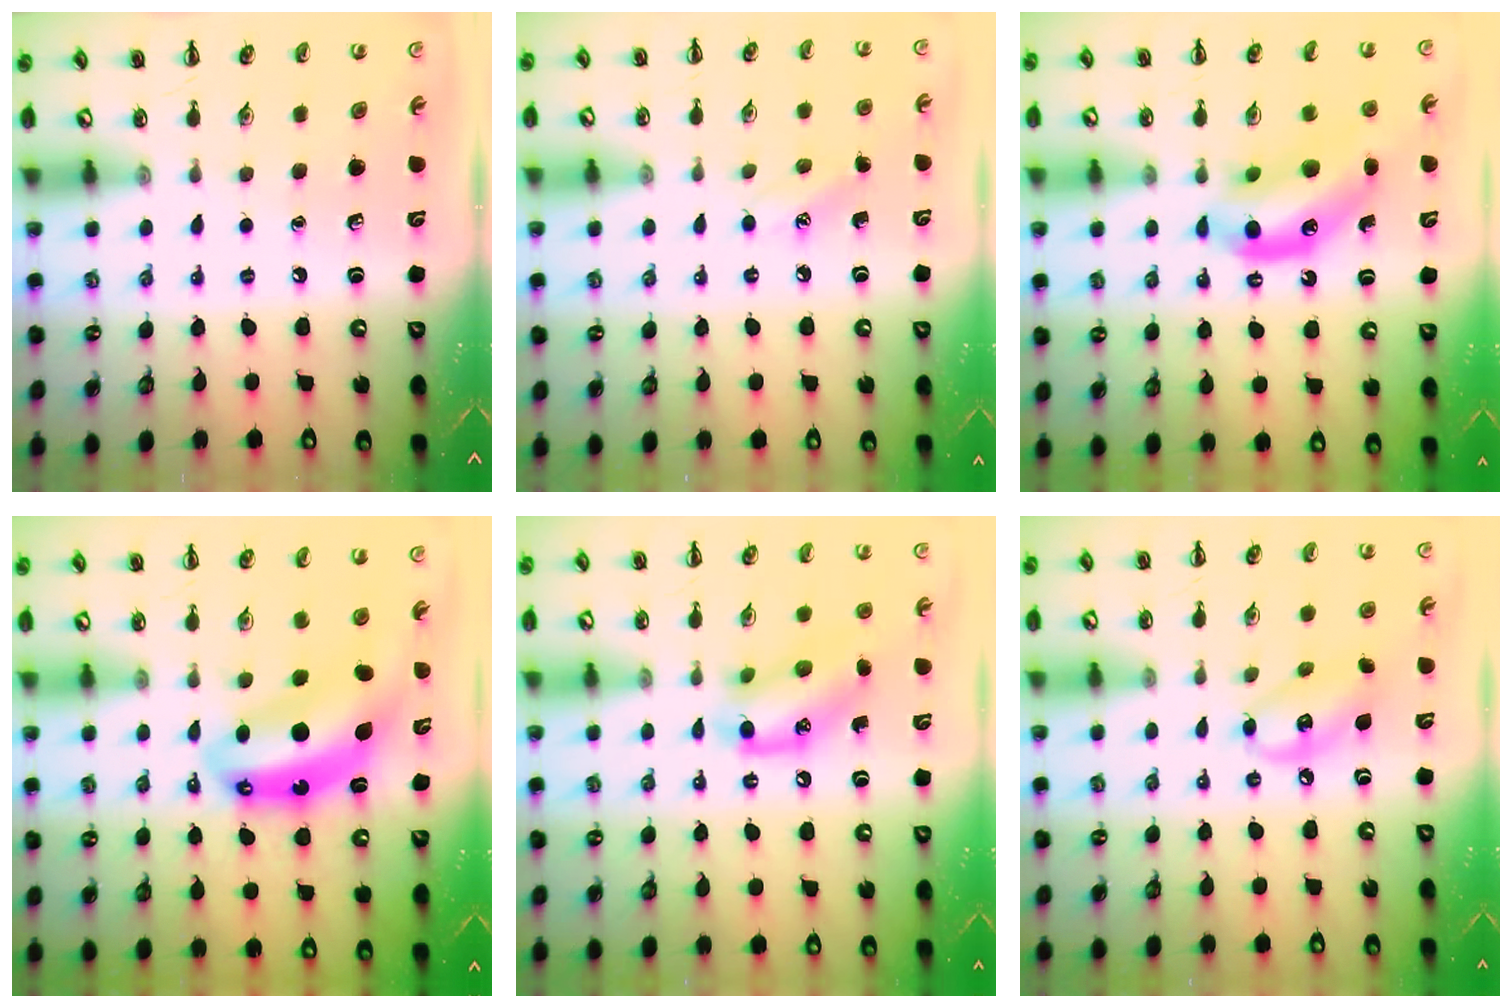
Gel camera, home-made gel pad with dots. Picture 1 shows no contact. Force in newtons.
{"total": 8.0, "press": 7.8, "slide": 2.0}
{"total": 11.5, "press": 11.1, "slide": 3.0}
{"total": 8.9, "press": 8.6, "slide": 2.2}
{"total": 13.8, "press": 13.6, "slide": 2.4}
{"total": 9.4, "press": 9.2, "slide": 1.6}